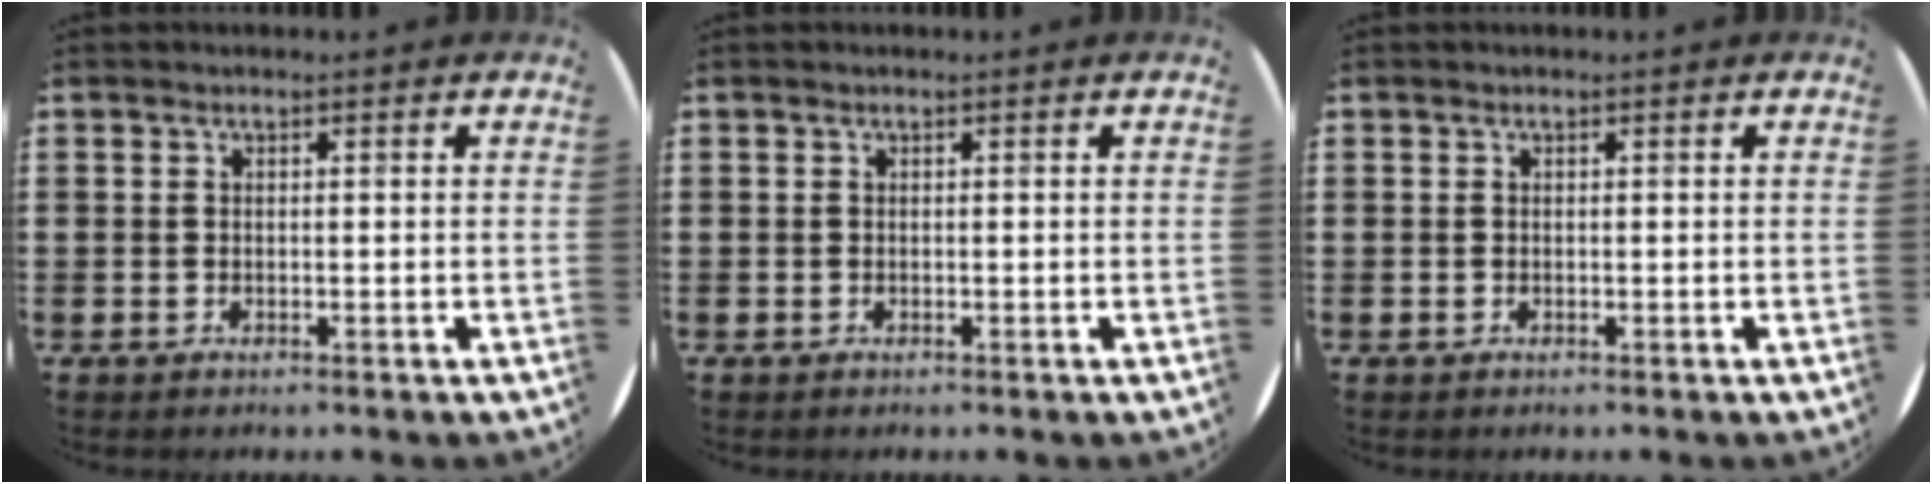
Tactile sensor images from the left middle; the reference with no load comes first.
{"total": 0.0}
{"total": 0.0}